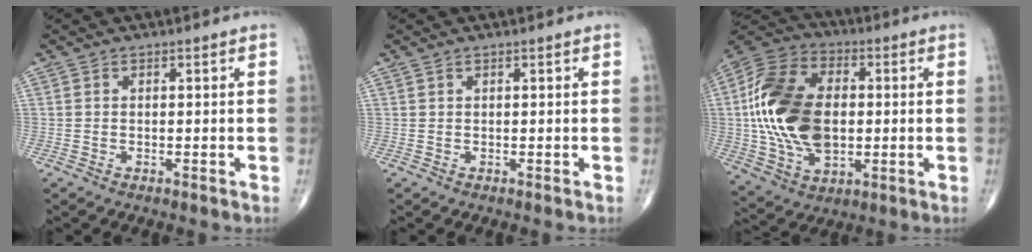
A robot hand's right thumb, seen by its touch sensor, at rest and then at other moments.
{"total": 0.0}
{"total": 21.3, "force": [0.6, 13.3, 16.7], "torque": [-0.323, 0.007, 0.014]}